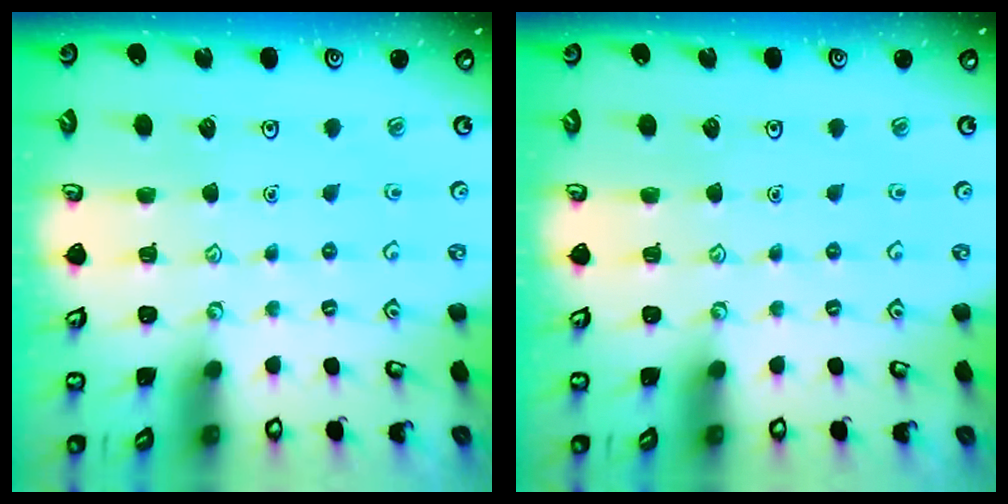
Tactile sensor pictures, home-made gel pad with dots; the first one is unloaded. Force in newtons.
{"total": 0.0}